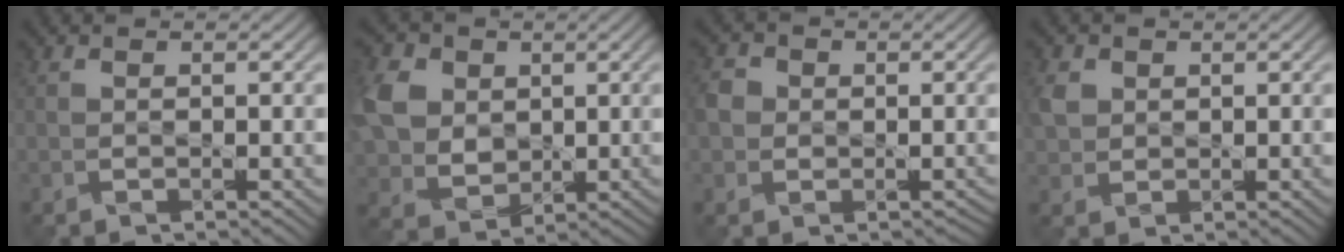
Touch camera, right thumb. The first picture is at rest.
{"total": 8.6, "force": [2.0, 6.9, 4.7], "torque": [-0.145, 0.009, 0.040]}
{"total": 4.4, "force": [0.2, 4.1, 1.6], "torque": [-0.040, 0.013, -0.012]}
{"total": 2.3, "force": [1.3, 1.8, 0.5], "torque": [-0.024, 0.005, 0.027]}